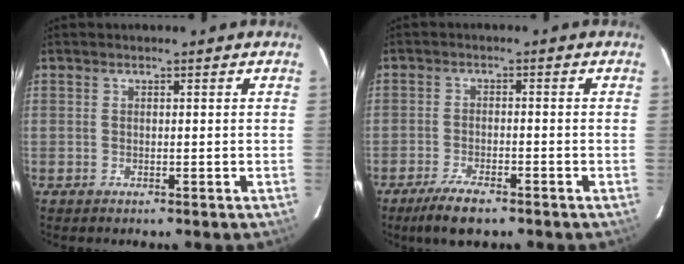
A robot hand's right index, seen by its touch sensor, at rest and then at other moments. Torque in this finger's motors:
{"motor_torque": [0.06, -0.60, 0.00, 0.00]}